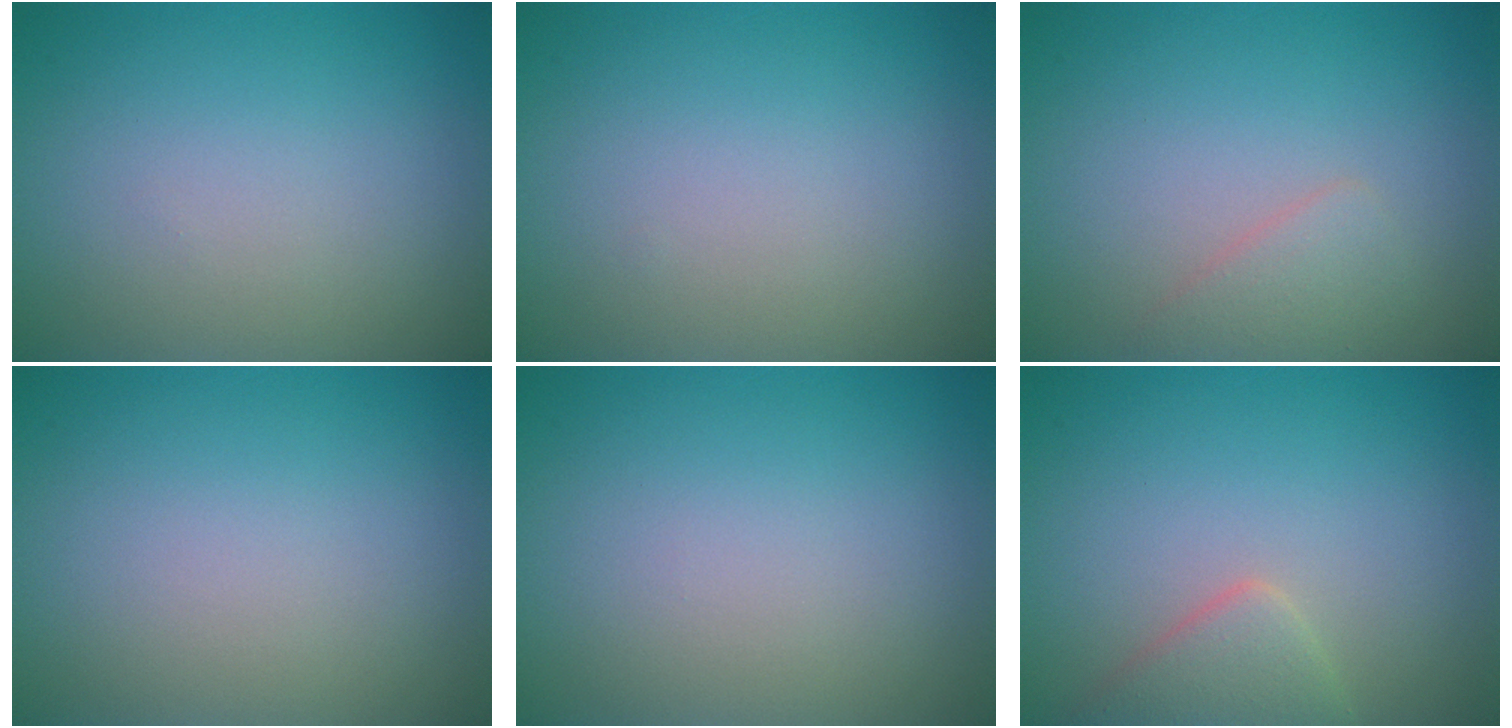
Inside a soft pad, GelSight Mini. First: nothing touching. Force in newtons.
{"total": 0.0}
{"total": 1.7, "press": 1.7, "slide": 0.1}
{"total": 0.0}
{"total": 0.0}
{"total": 2.7, "press": 2.7, "slide": 0.1}